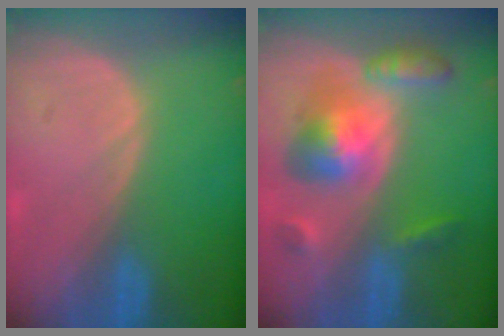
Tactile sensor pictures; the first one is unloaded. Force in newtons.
{"total": 8.2, "press": 8.2, "slide": 0.7}